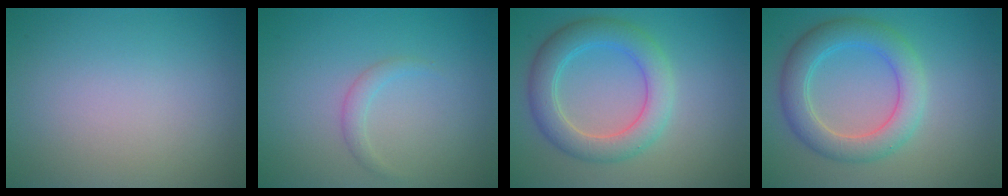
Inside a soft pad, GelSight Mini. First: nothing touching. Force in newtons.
{"total": 1.1, "press": 1.1, "slide": 0.1}
{"total": 4.9, "press": 4.9, "slide": 0.2}
{"total": 4.9, "press": 4.9, "slide": 0.2}